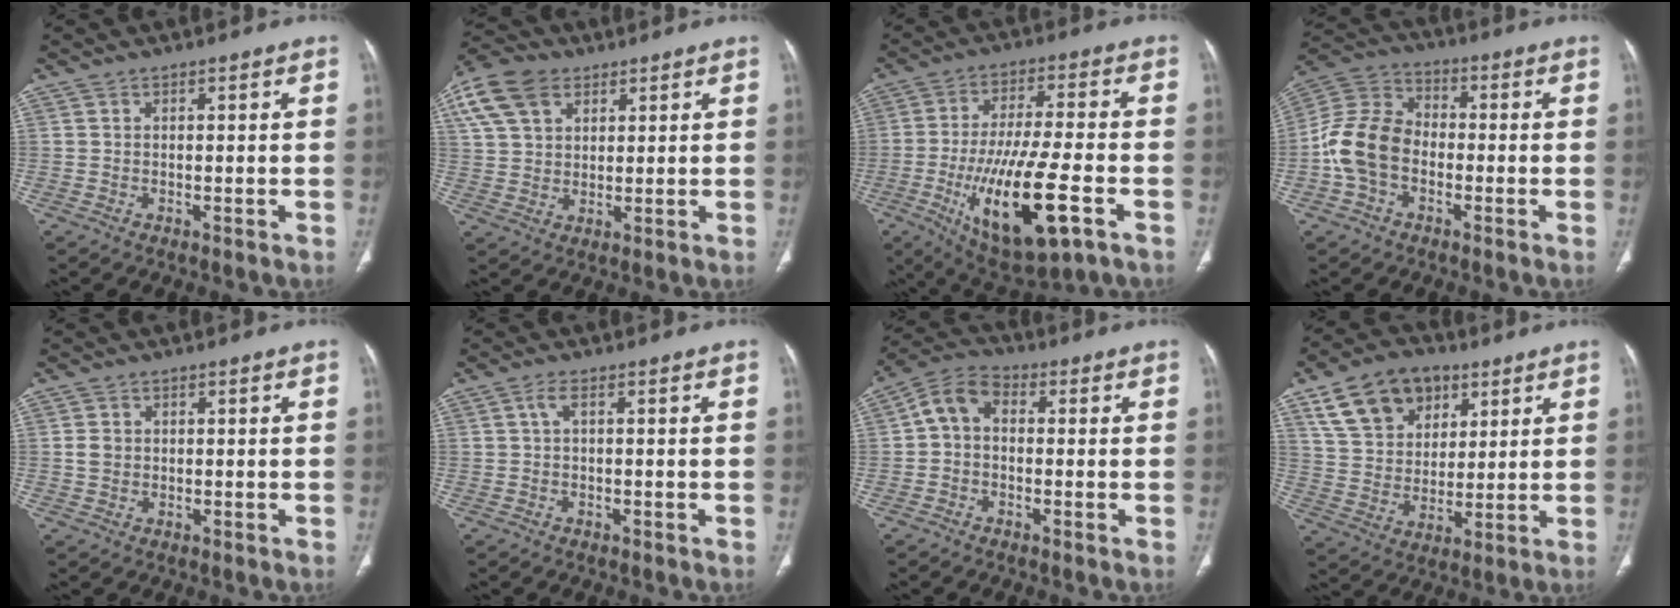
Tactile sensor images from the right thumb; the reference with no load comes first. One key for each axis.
{"total": 14.3, "fx": 6.8, "fy": 9.6, "fz": 8.0, "tx": -0.166, "ty": 0.010, "tz": 0.129}
{"total": 19.5, "fx": -6.8, "fy": 6.1, "fz": 17.3, "tx": -0.319, "ty": 0.011, "tz": -0.099}
{"total": 11.8, "fx": -2.7, "fy": 8.6, "fz": 7.6, "tx": -0.146, "ty": 0.038, "tz": -0.063}
{"total": 1.9, "fx": 0.1, "fy": 1.6, "fz": 0.9, "tx": -0.014, "ty": 0.004, "tz": 0.003}
{"total": 1.4, "fx": 0.1, "fy": 0.5, "fz": 1.3, "tx": -0.027, "ty": 0.007, "tz": -0.001}
{"total": 6.4, "fx": 0.0, "fy": 4.5, "fz": 4.5, "tx": -0.073, "ty": 0.022, "tz": -0.016}
{"total": 15.2, "fx": 7.7, "fy": 10.6, "fz": 7.6, "tx": -0.106, "ty": -0.015, "tz": 0.141}